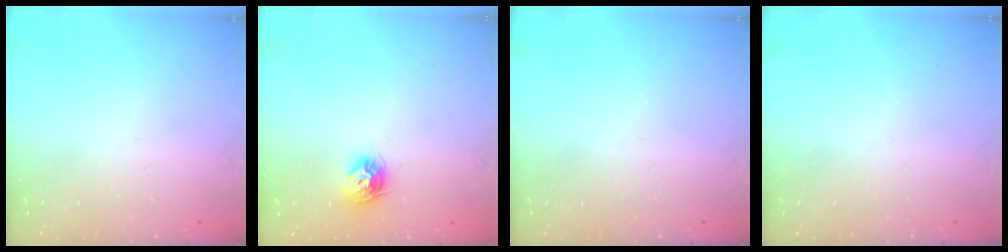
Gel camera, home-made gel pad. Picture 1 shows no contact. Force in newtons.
{"total": 8.7, "press": 8.7, "slide": 0.3}
{"total": 0.0}
{"total": 0.0}